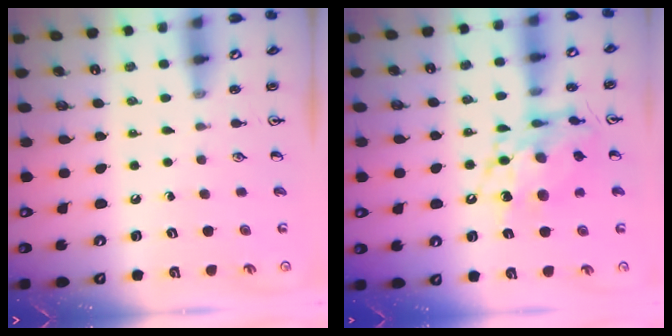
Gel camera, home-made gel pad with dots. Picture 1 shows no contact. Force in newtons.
{"total": 13.3, "press": 13.3, "slide": 1.3}